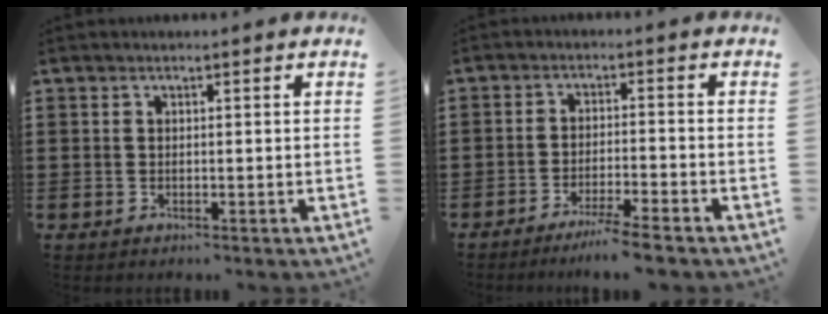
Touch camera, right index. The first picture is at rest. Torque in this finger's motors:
{"motor_torque": [1.24, -0.76, 0.13, 0.06]}